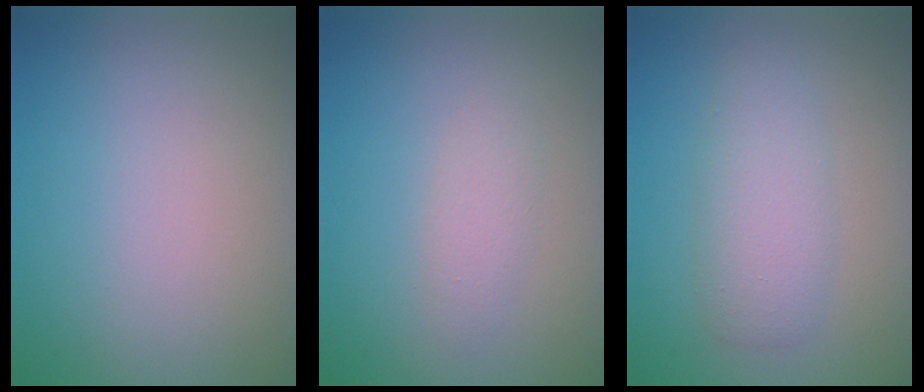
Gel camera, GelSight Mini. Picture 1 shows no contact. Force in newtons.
{"total": 1.4, "press": 1.4, "slide": 0.1}
{"total": 2.3, "press": 2.3, "slide": 0.2}